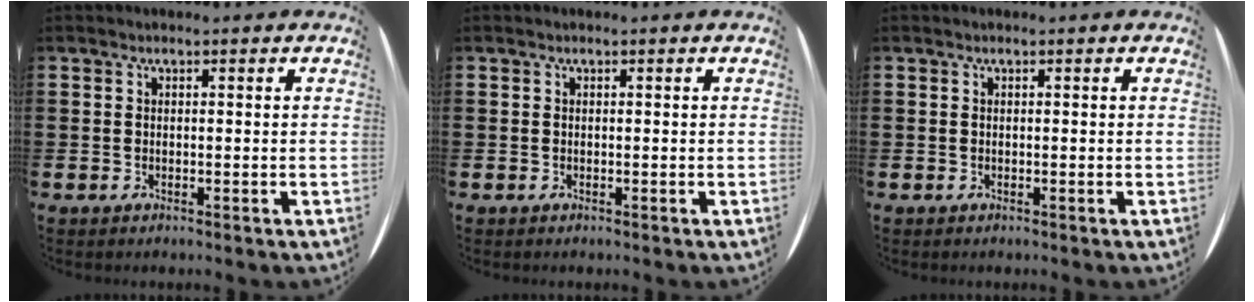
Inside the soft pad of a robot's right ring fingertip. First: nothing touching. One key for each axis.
{"total": 0.0}
{"total": 0.0}